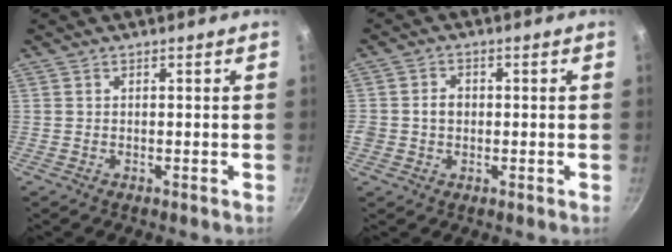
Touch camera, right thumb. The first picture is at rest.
{"total": 3.5, "force": [-0.1, 3.0, 1.8], "torque": [-0.015, 0.009, -0.005]}